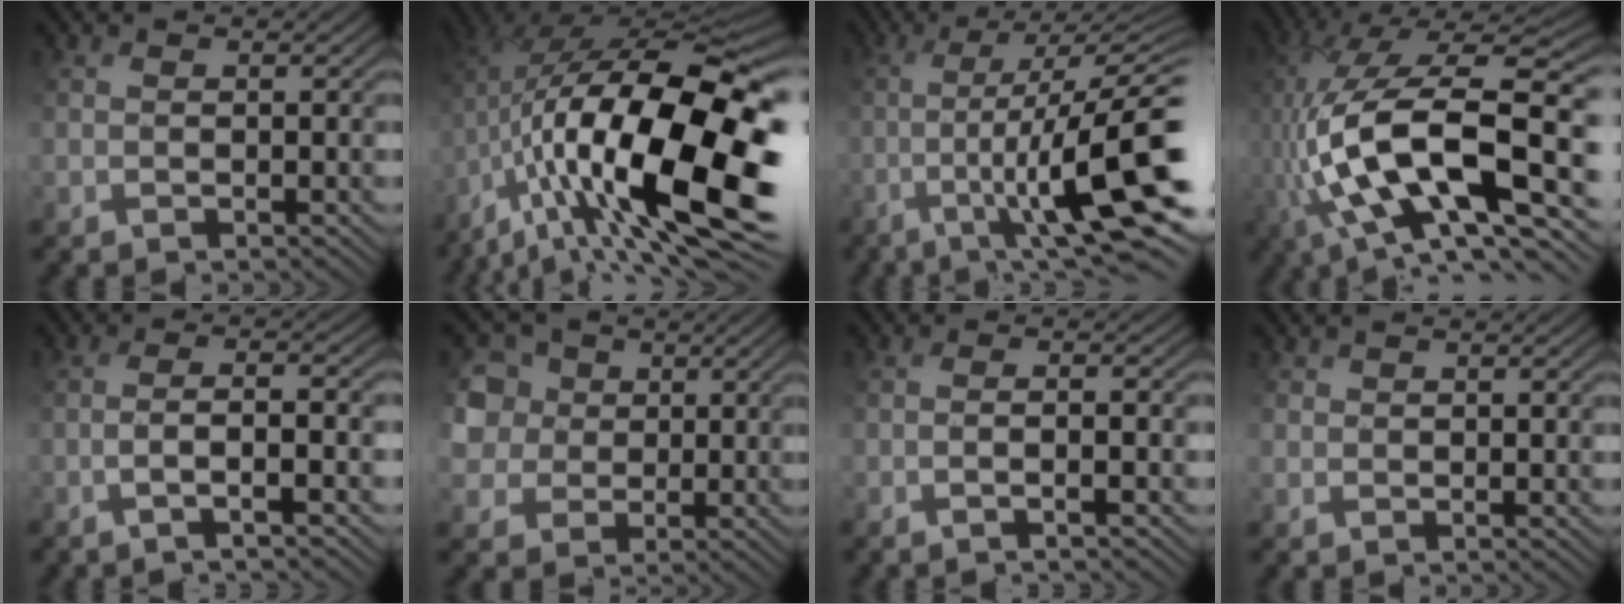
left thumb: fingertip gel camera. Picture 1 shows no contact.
{"total": 21.3, "force": [-6.0, 8.9, 18.4], "torque": [-0.335, -0.024, -0.099]}
{"total": 14.0, "force": [-2.9, 2.9, 13.3], "torque": [-0.223, -0.007, -0.029]}
{"total": 18.6, "force": [-3.5, 8.6, 16.1], "torque": [-0.339, -0.002, -0.067]}
{"total": 4.7, "force": [-2.3, 0.7, 4.0], "torque": [-0.056, 0.012, -0.061]}
{"total": 7.7, "force": [1.5, 7.1, 2.5], "torque": [-0.105, 0.023, 0.012]}
{"total": 3.2, "force": [-1.5, 0.7, 2.8], "torque": [-0.039, 0.005, -0.042]}
{"total": 0.6, "force": [0.0, 0.5, -0.4], "torque": [0.004, -0.004, 0.001]}